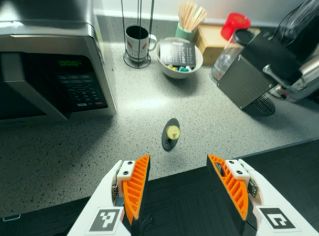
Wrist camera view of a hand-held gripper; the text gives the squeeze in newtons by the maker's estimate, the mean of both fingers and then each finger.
{"total": 0.0}